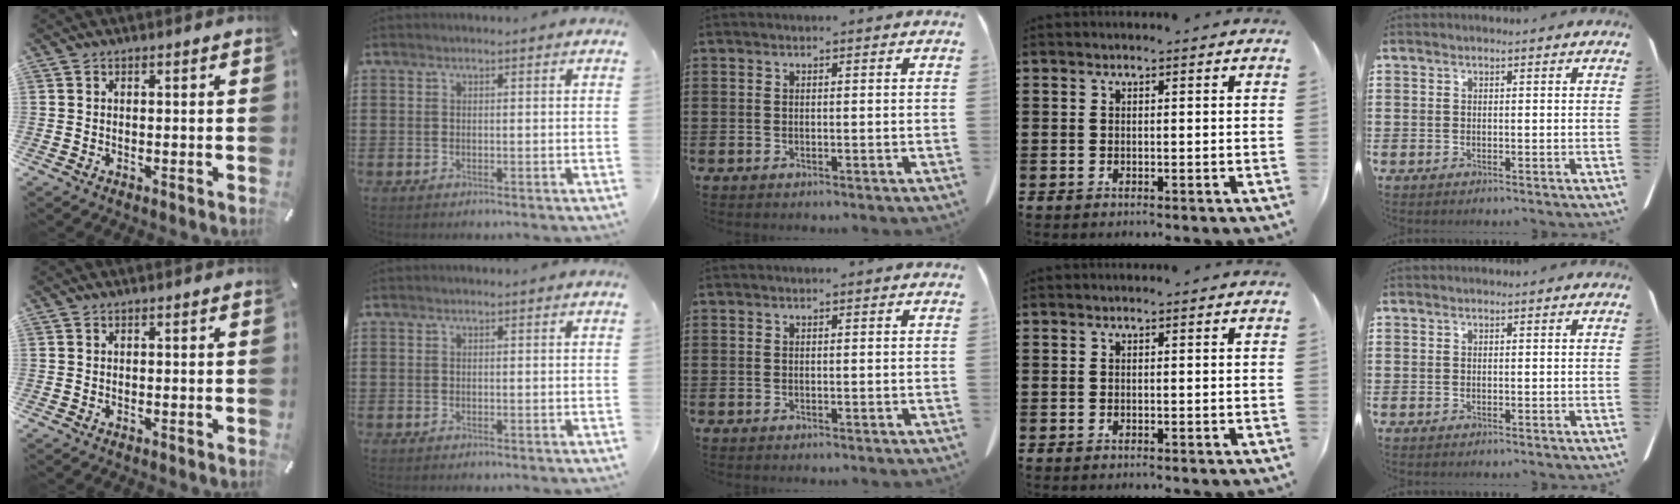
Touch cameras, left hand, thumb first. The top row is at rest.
{}